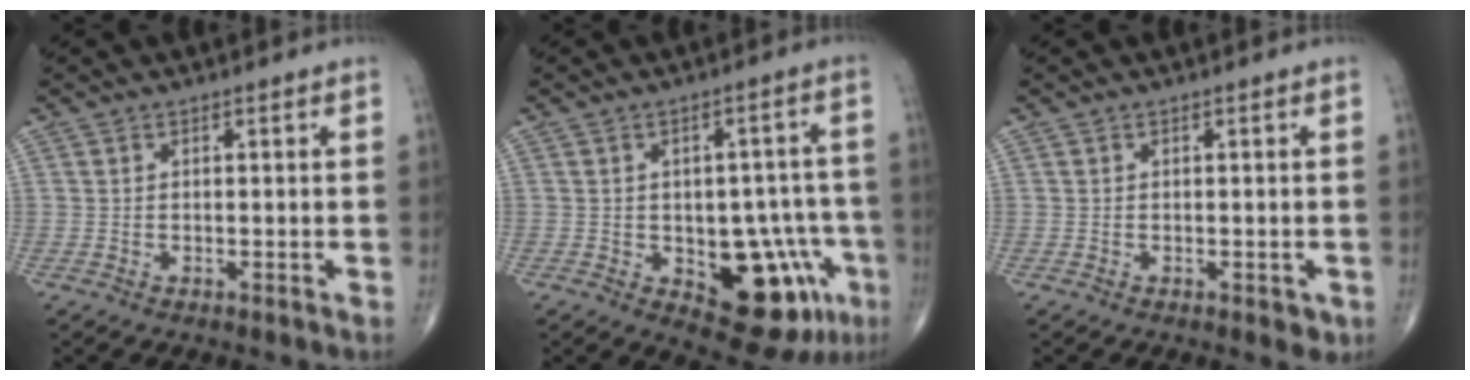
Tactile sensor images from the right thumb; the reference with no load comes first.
{"total": 15.2, "force": [-5.3, 7.8, 11.9], "torque": [-0.100, 0.024, -0.053]}
{"total": 1.3, "force": [-0.4, 0.8, 0.9], "torque": [-0.003, 0.000, -0.004]}